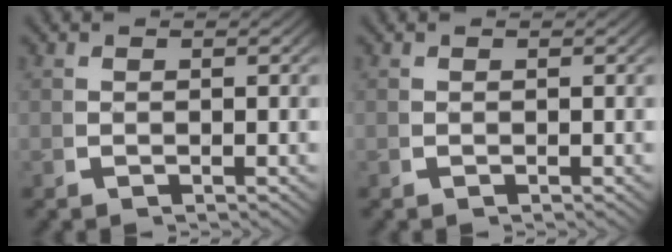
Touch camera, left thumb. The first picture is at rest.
{"total": 0.0}